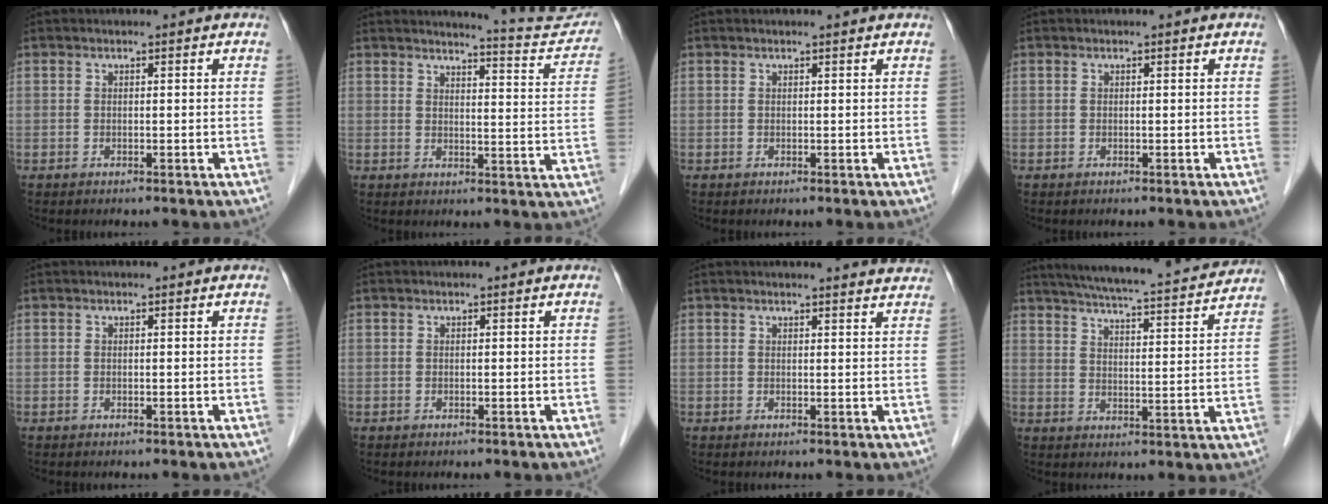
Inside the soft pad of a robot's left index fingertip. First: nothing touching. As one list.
[{"total": 10.3, "force": [10.2, -0.2, 1.3], "torque": [-0.017, -0.050, 0.110]}, {"total": 1.3, "force": [1.3, 0.1, 0.3], "torque": [-0.010, 0.008, 0.014]}, {"total": 0.0}, {"total": 0.0}, {"total": 0.0}, {"total": 6.3, "force": [6.1, 0.2, 1.2], "torque": [-0.010, -0.005, 0.047]}, {"total": 19.6, "force": [17.8, 1.5, 7.9], "torque": [-0.129, 0.000, 0.240]}]